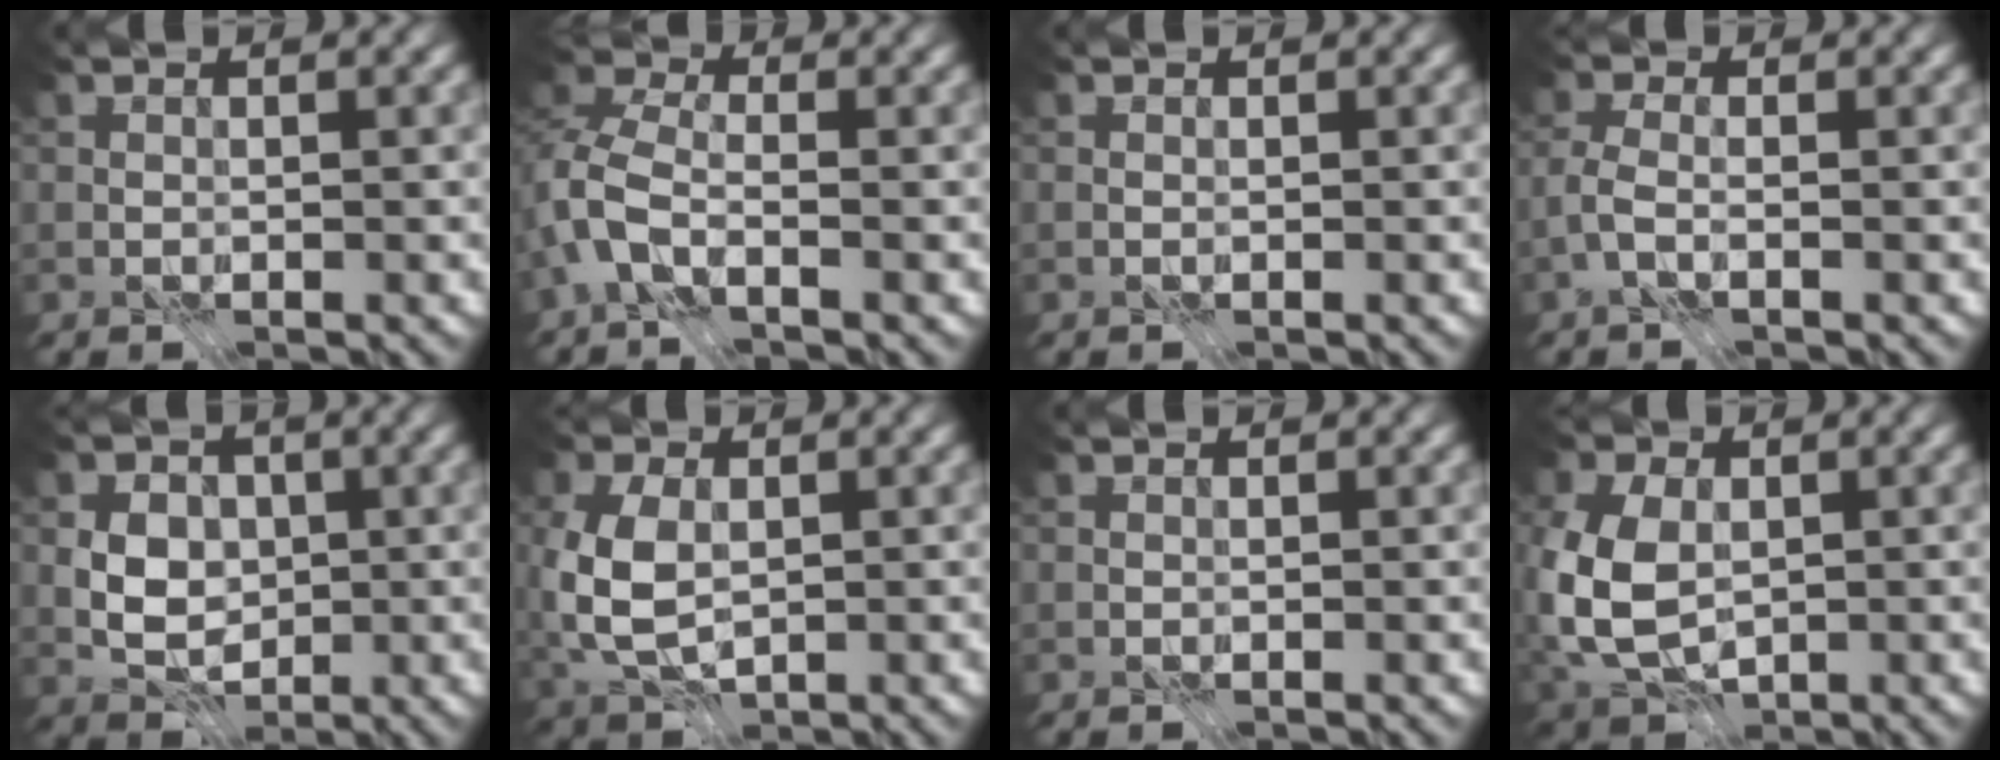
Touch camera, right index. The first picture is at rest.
{"total": 4.3, "force": [-2.1, 2.3, 3.0], "torque": [-0.077, 0.006, -0.057]}
{"total": 0.0}
{"total": 2.5, "force": [-1.4, 1.1, 1.7], "torque": [-0.046, 0.001, -0.033]}
{"total": 4.9, "force": [-0.3, 3.8, 3.1], "torque": [-0.039, 0.004, -0.015]}
{"total": 6.2, "force": [-0.2, 4.1, 4.6], "torque": [-0.118, -0.001, -0.003]}
{"total": 0.0}
{"total": 8.6, "force": [-0.5, 6.0, 6.1], "torque": [-0.159, -0.003, -0.016]}